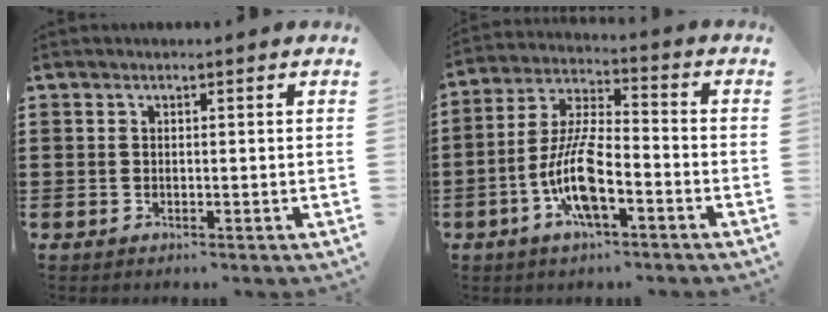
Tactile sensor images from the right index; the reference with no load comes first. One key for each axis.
{"total": 10.4, "fx": -3.9, "fy": 3.3, "fz": 9.1, "tx": -0.201, "ty": -0.003, "tz": -0.077}